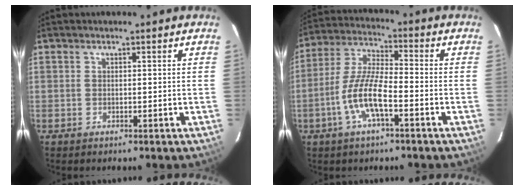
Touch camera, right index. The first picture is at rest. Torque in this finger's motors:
{"motor_torque": [1.28, -0.86, 0.89, 0.21]}